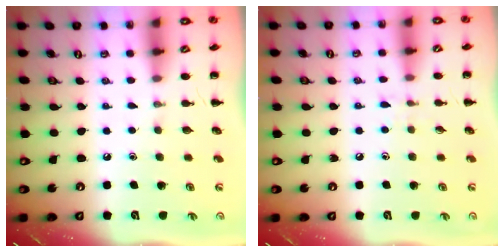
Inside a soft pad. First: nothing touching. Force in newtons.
{"total": 4.3, "press": 4.0, "slide": 1.5}